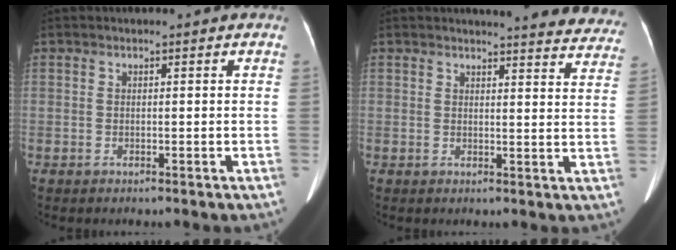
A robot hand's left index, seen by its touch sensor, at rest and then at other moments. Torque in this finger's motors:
{"motor_torque": [0.04, -0.05, -0.01, 0.00]}